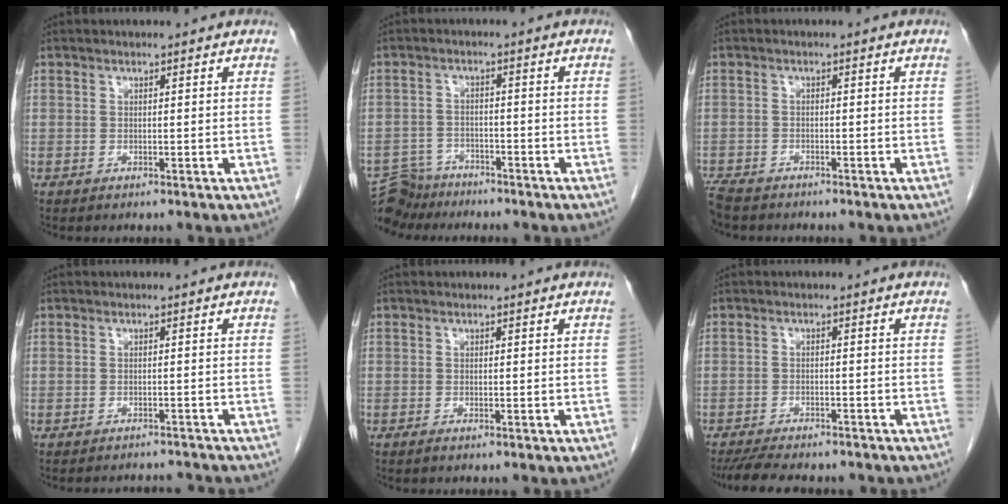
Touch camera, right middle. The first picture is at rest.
{"total": 5.7, "force": [-5.3, 2.0, -0.6], "torque": [0.014, 0.001, -0.095]}
{"total": 5.2, "force": [-4.5, 1.8, 1.9], "torque": [-0.035, -0.012, -0.078]}
{"total": 5.2, "force": [-5.2, 0.4, 0.4], "torque": [-0.003, 0.005, -0.063]}
{"total": 0.6, "force": [-0.5, 0.0, 0.4], "torque": [-0.009, -0.001, -0.009]}
{"total": 10.5, "force": [-9.3, 2.4, 4.4], "torque": [-0.073, -0.011, -0.131]}